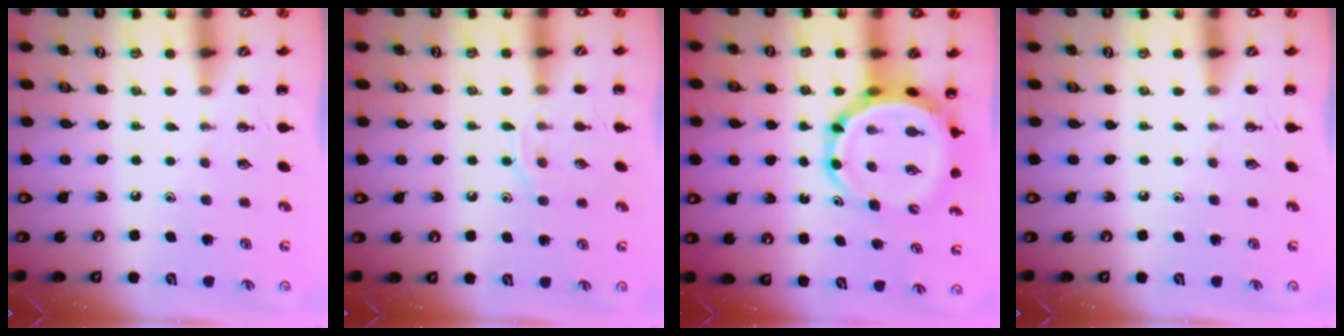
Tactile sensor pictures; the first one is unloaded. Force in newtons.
{"total": 6.6, "press": 6.6, "slide": 1.1}
{"total": 8.4, "press": 8.0, "slide": 2.7}
{"total": 0.0}